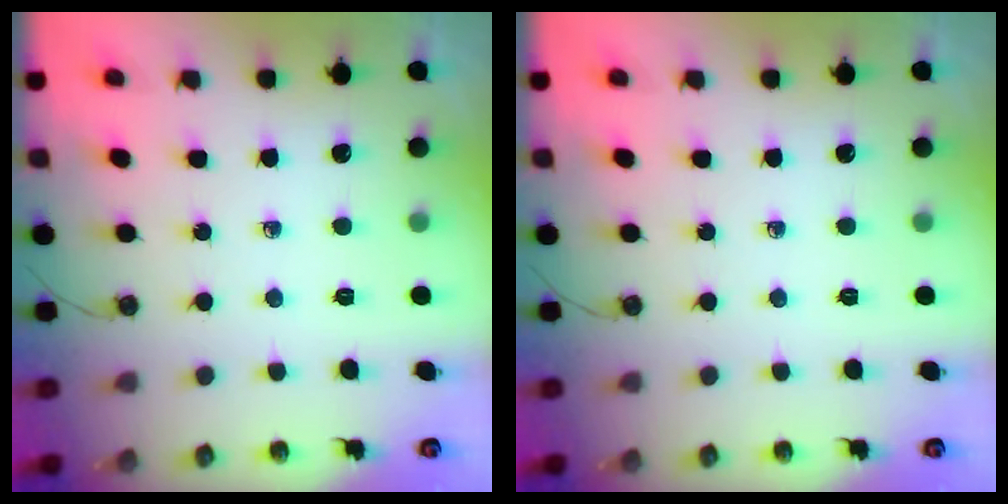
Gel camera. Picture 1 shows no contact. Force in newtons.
{"total": 0.0}